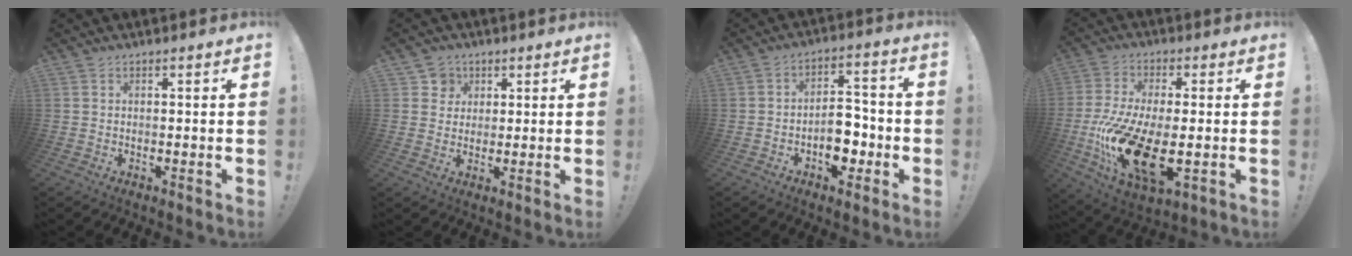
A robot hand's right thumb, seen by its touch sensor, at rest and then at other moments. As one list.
[{"total": 4.9, "force": [2.1, 4.4, 0.7], "torque": [-0.010, -0.008, 0.039]}, {"total": 10.2, "force": [-3.4, 6.4, 7.2], "torque": [-0.095, 0.025, -0.056]}, {"total": 19.5, "force": [-4.2, 8.7, 16.9], "torque": [-0.330, 0.003, -0.057]}]